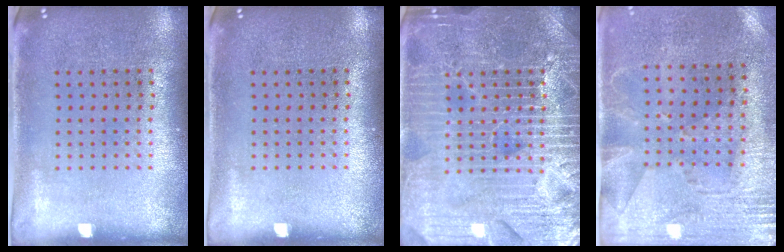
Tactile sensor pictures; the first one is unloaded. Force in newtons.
{"total": 0.0}
{"total": 6.8, "press": 6.7, "slide": 0.8}
{"total": 2.8, "press": 2.3, "slide": 1.5}